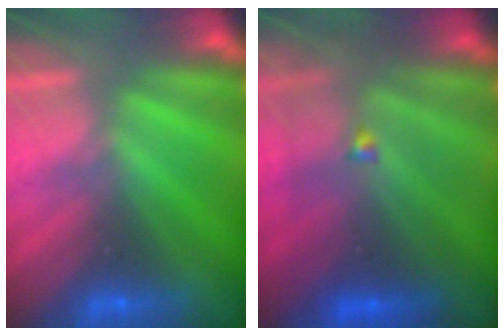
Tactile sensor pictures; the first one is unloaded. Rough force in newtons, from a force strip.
{"total": 4.9}